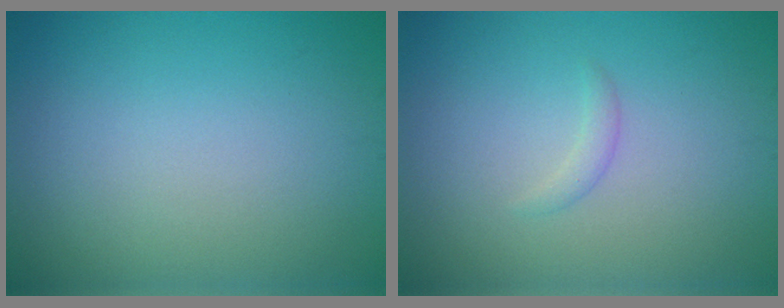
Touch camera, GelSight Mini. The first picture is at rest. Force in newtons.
{"total": 0.9, "press": 0.9, "slide": 0.0}